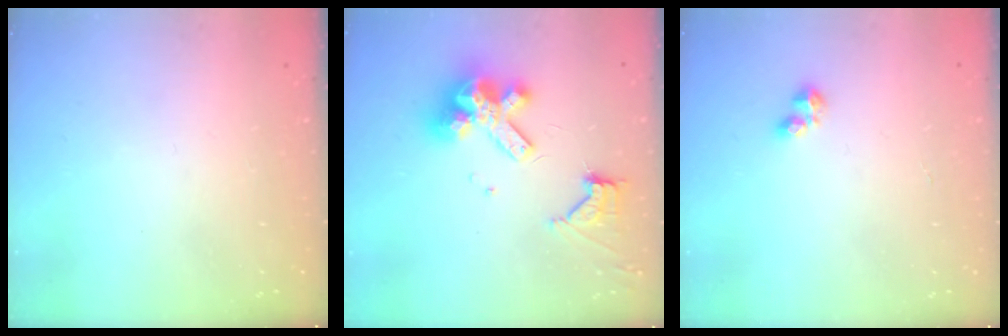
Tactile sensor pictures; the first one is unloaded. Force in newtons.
{"total": 13.2, "press": 13.1, "slide": 1.7}
{"total": 2.7, "press": 2.7, "slide": 0.5}